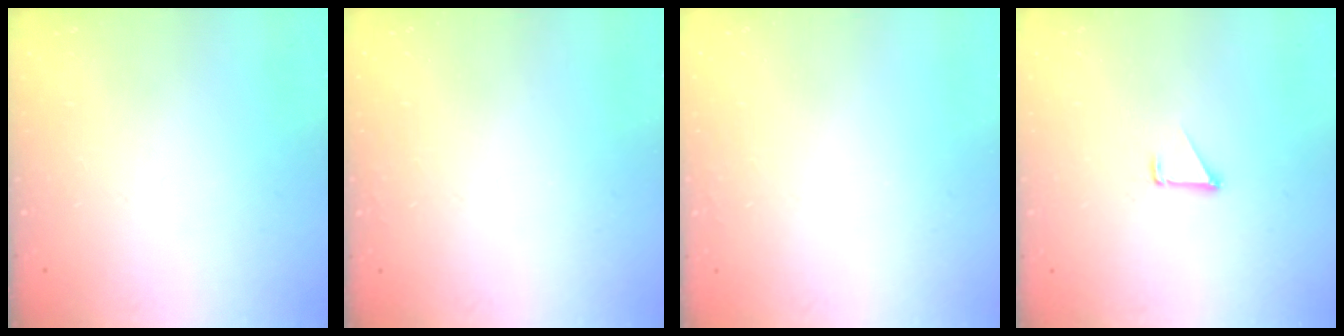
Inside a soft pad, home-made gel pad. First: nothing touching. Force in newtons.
{"total": 1.5, "press": 1.5, "slide": 0.1}
{"total": 1.5, "press": 1.5, "slide": 0.1}
{"total": 1.5, "press": 1.5, "slide": 0.1}